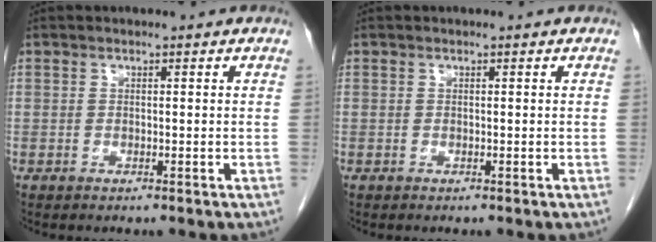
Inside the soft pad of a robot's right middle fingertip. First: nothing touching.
{"total": 0.0}